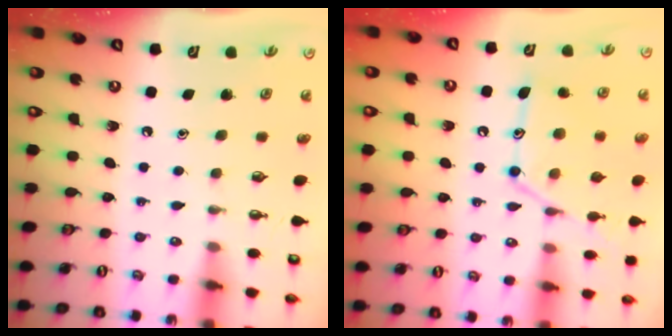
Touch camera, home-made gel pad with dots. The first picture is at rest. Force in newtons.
{"total": 13.6, "press": 13.6, "slide": 1.2}